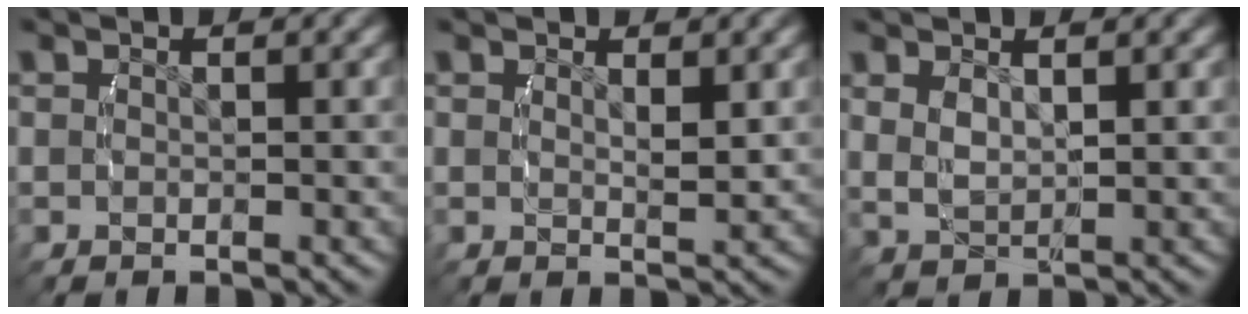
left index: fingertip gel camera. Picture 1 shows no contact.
{"total": 1.2, "force": [0.9, -0.3, 0.7], "torque": [-0.010, -0.011, 0.017]}
{"total": 2.7, "force": [1.3, 1.5, 1.9], "torque": [-0.038, -0.001, 0.027]}